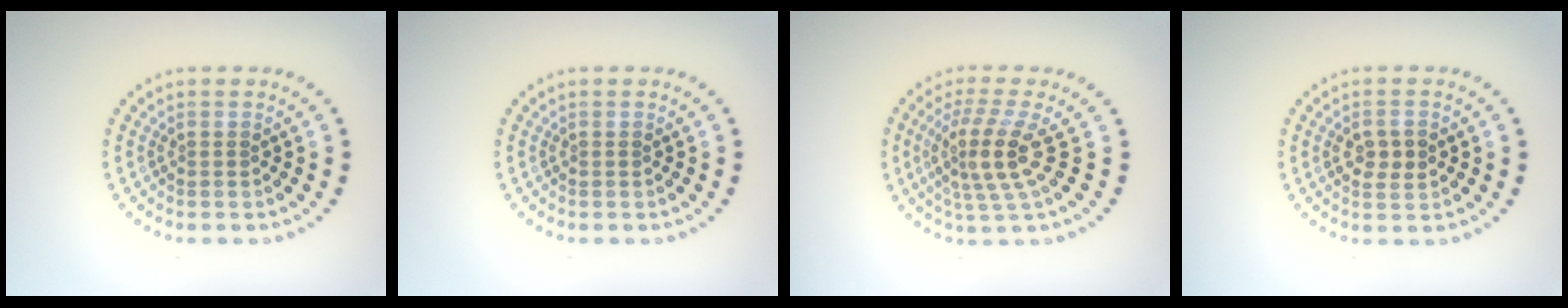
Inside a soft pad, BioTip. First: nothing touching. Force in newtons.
{"total": 0.0}
{"total": 4.1, "press": 3.2, "slide": 2.6}
{"total": 2.4, "press": 2.4, "slide": 0.2}